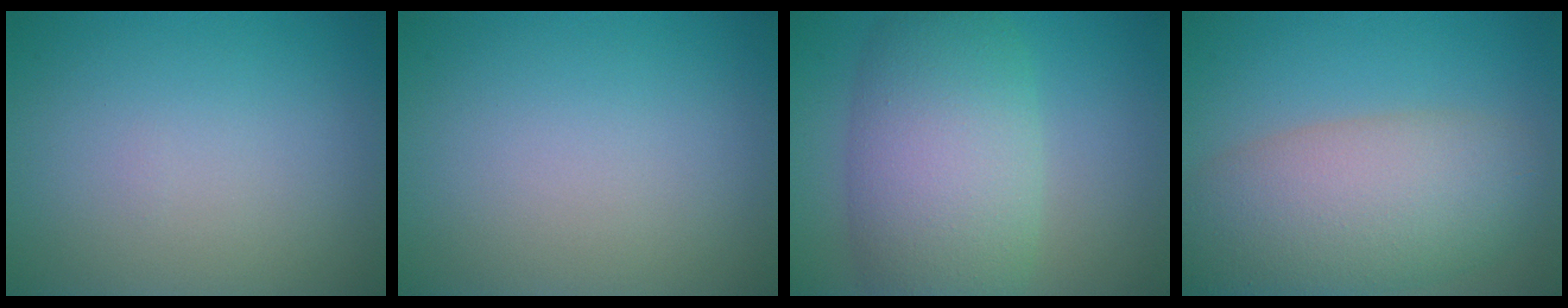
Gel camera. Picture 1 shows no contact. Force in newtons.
{"total": 0.0}
{"total": 9.1, "press": 9.1, "slide": 0.3}
{"total": 8.7, "press": 8.7, "slide": 0.8}